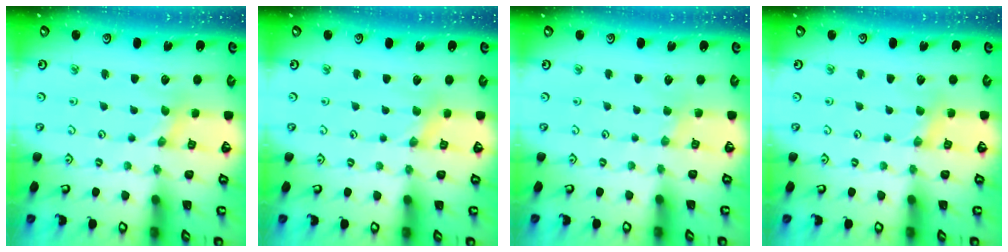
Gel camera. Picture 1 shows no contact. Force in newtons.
{"total": 0.0}
{"total": 1.3, "press": 1.2, "slide": 0.3}
{"total": 2.7, "press": 2.6, "slide": 0.5}